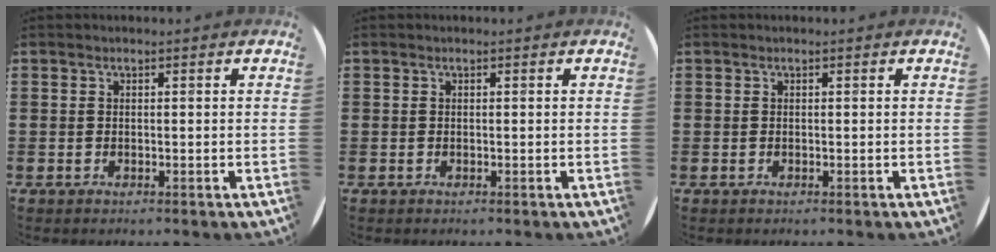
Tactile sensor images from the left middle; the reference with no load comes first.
{"total": 0.0}
{"total": 0.0}